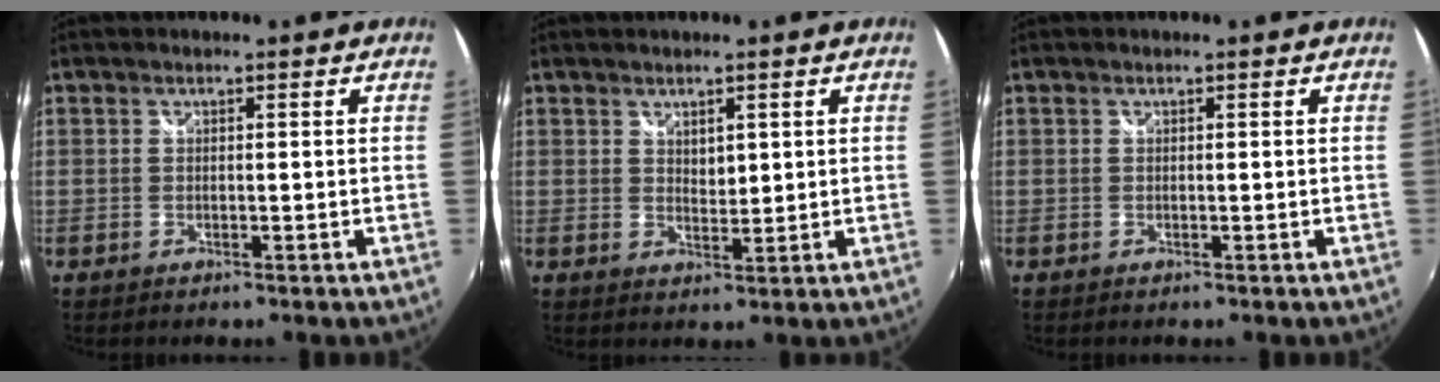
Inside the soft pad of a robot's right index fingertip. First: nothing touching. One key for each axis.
{"total": 2.5, "fx": 1.3, "fy": 1.5, "fz": 1.6, "tx": -0.020, "ty": -0.002, "tz": 0.024}
{"total": 0.0}